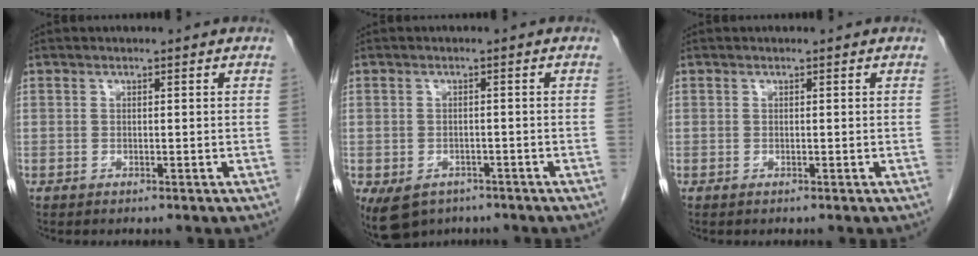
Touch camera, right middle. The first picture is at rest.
{"total": 6.8, "force": [-4.3, 4.7, 2.3], "torque": [-0.049, 0.001, -0.059]}
{"total": 0.0}